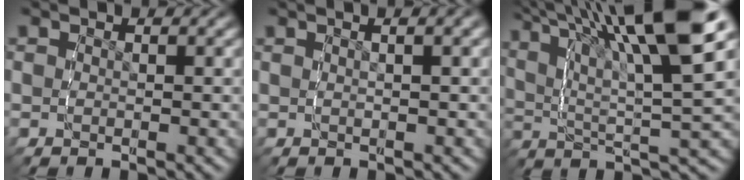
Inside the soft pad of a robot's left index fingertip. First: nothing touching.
{"total": 2.1, "force": [0.9, -0.2, 1.8], "torque": [-0.016, 0.014, 0.013]}
{"total": 10.7, "force": [4.7, 3.6, 8.9], "torque": [-0.135, 0.008, 0.070]}